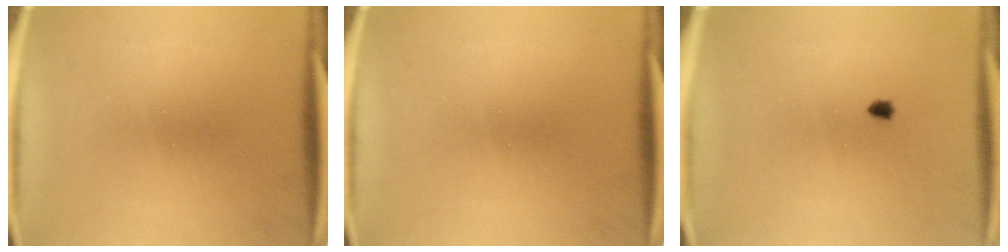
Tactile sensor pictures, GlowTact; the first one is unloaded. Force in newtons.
{"total": 0.0}
{"total": 0.6}